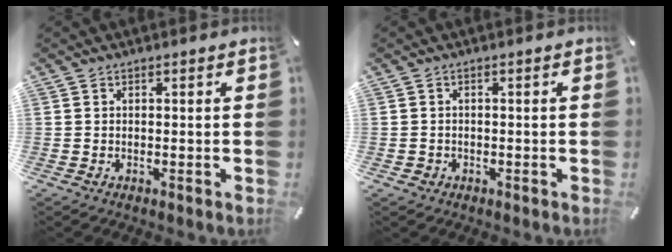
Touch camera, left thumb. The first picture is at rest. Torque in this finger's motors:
{"motor_torque": [-0.11, -0.17, -0.18, 0.14, -0.02]}